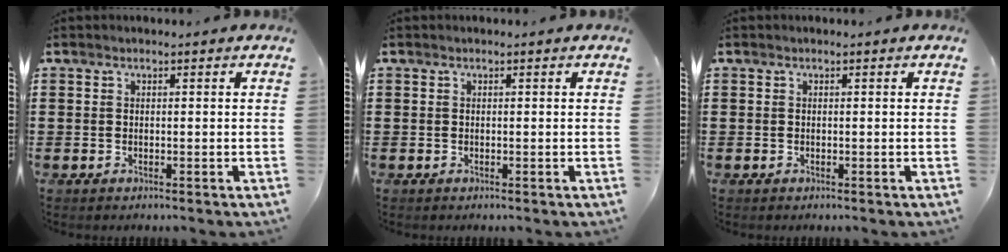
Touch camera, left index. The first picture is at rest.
{"total": 0.0}
{"total": 0.0}